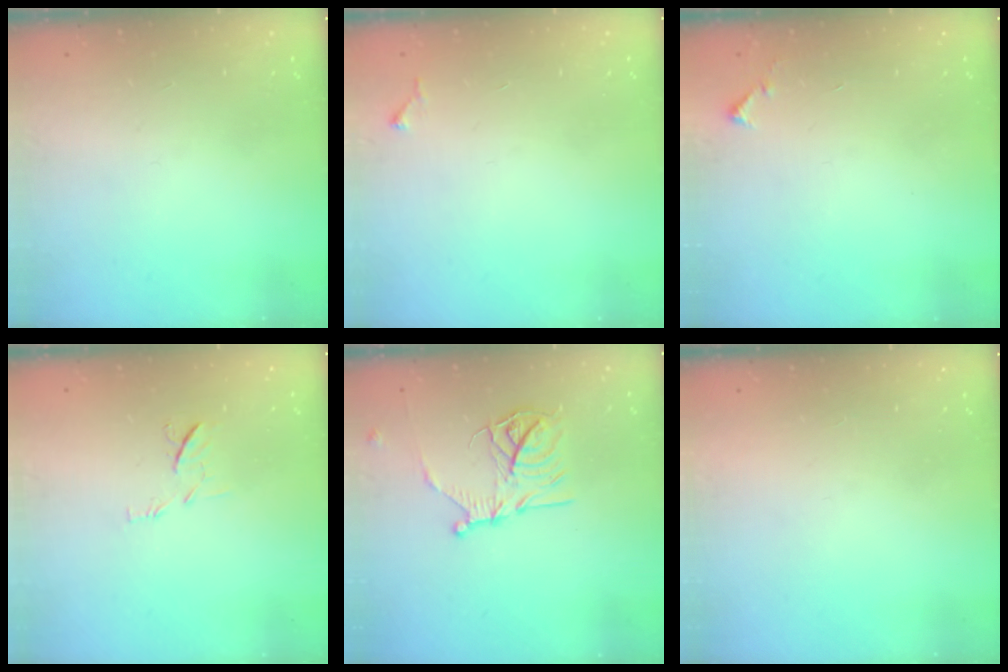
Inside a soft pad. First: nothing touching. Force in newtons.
{"total": 4.2, "press": 4.1, "slide": 0.4}
{"total": 5.8, "press": 5.8, "slide": 0.4}
{"total": 6.5, "press": 6.5, "slide": 0.7}
{"total": 13.2, "press": 13.2, "slide": 0.8}
{"total": 1.5, "press": 1.5, "slide": 0.1}